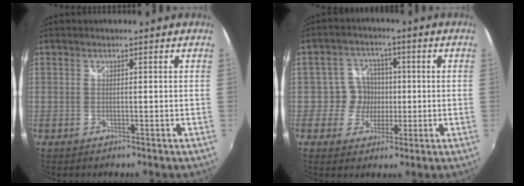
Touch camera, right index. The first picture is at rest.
{"total": 5.8, "force": [-0.7, 5.7, 0.6], "torque": [-0.006, 0.014, -0.018]}